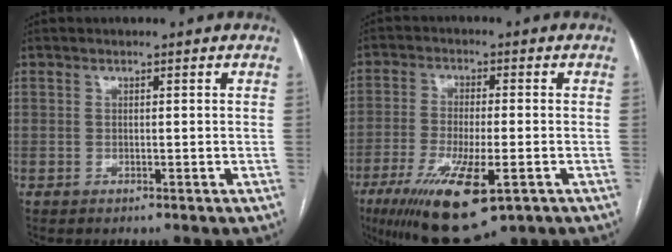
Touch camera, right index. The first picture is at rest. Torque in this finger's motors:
{"motor_torque": [1.72, -0.42, 0.79, 0.18]}